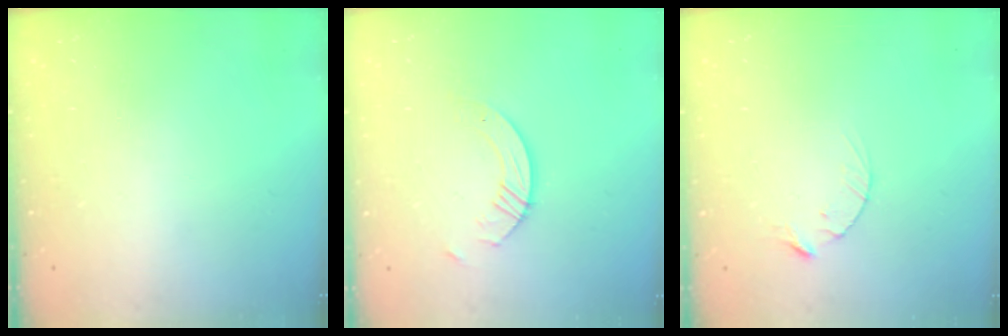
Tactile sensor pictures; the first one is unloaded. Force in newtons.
{"total": 3.5, "press": 3.5, "slide": 0.4}
{"total": 2.8, "press": 2.8, "slide": 0.4}